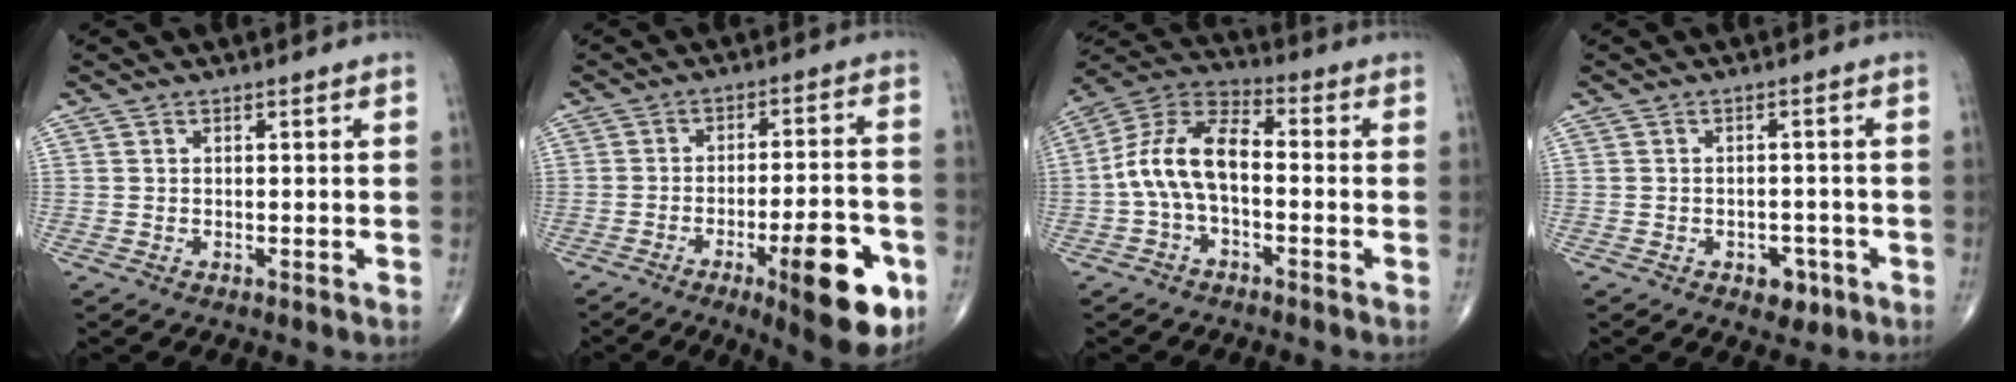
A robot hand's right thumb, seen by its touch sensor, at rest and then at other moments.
{"total": 16.5, "force": [-7.0, 4.5, 14.2], "torque": [-0.170, 0.023, -0.090]}
{"total": 11.5, "force": [-1.4, 6.2, 9.6], "torque": [-0.183, 0.041, -0.038]}
{"total": 4.0, "force": [-2.0, 2.6, 2.2], "torque": [-0.008, 0.012, -0.023]}